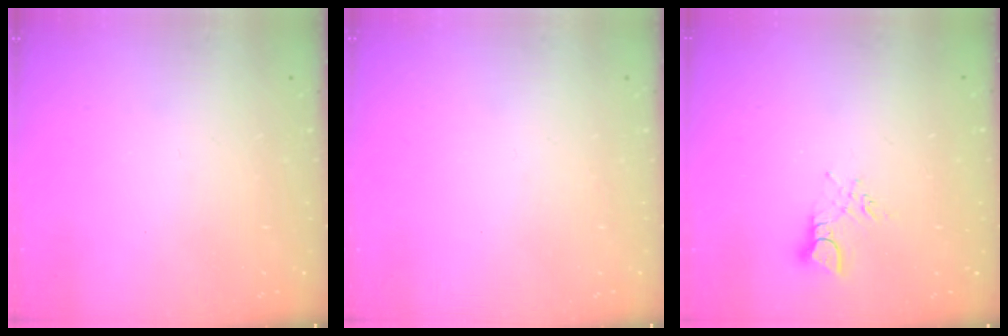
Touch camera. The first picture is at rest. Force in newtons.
{"total": 0.0}
{"total": 2.6, "press": 2.6, "slide": 0.4}